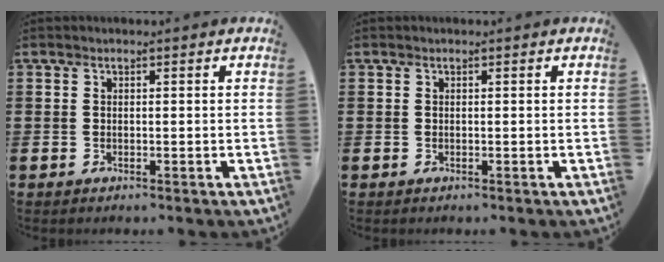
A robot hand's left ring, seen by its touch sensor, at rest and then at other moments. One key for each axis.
{"total": 0.0}